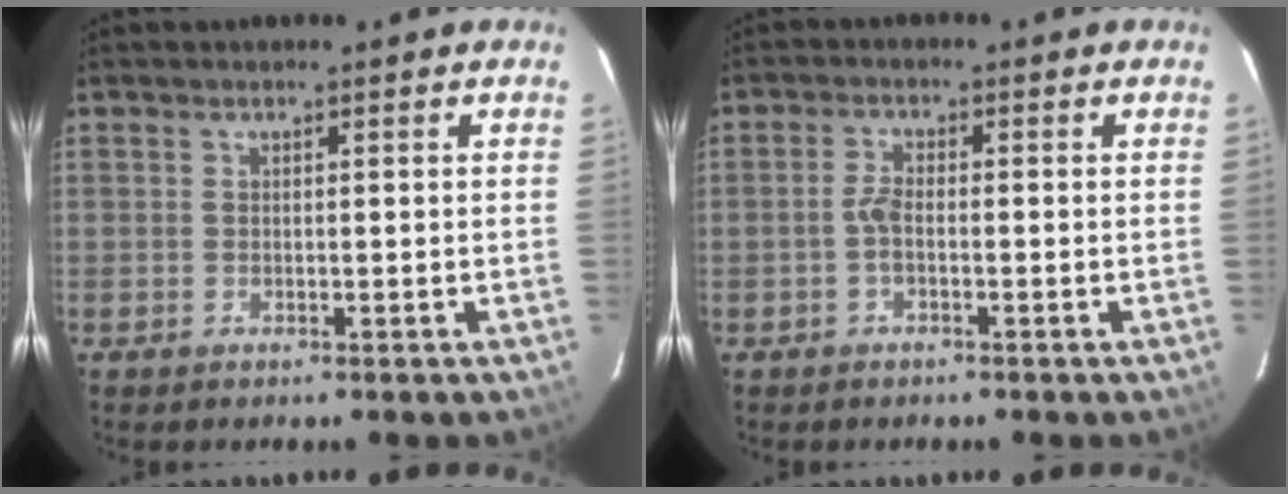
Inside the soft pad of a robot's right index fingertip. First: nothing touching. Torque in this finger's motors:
{"motor_torque": [0.54, -0.13, 0.29, 0.07]}